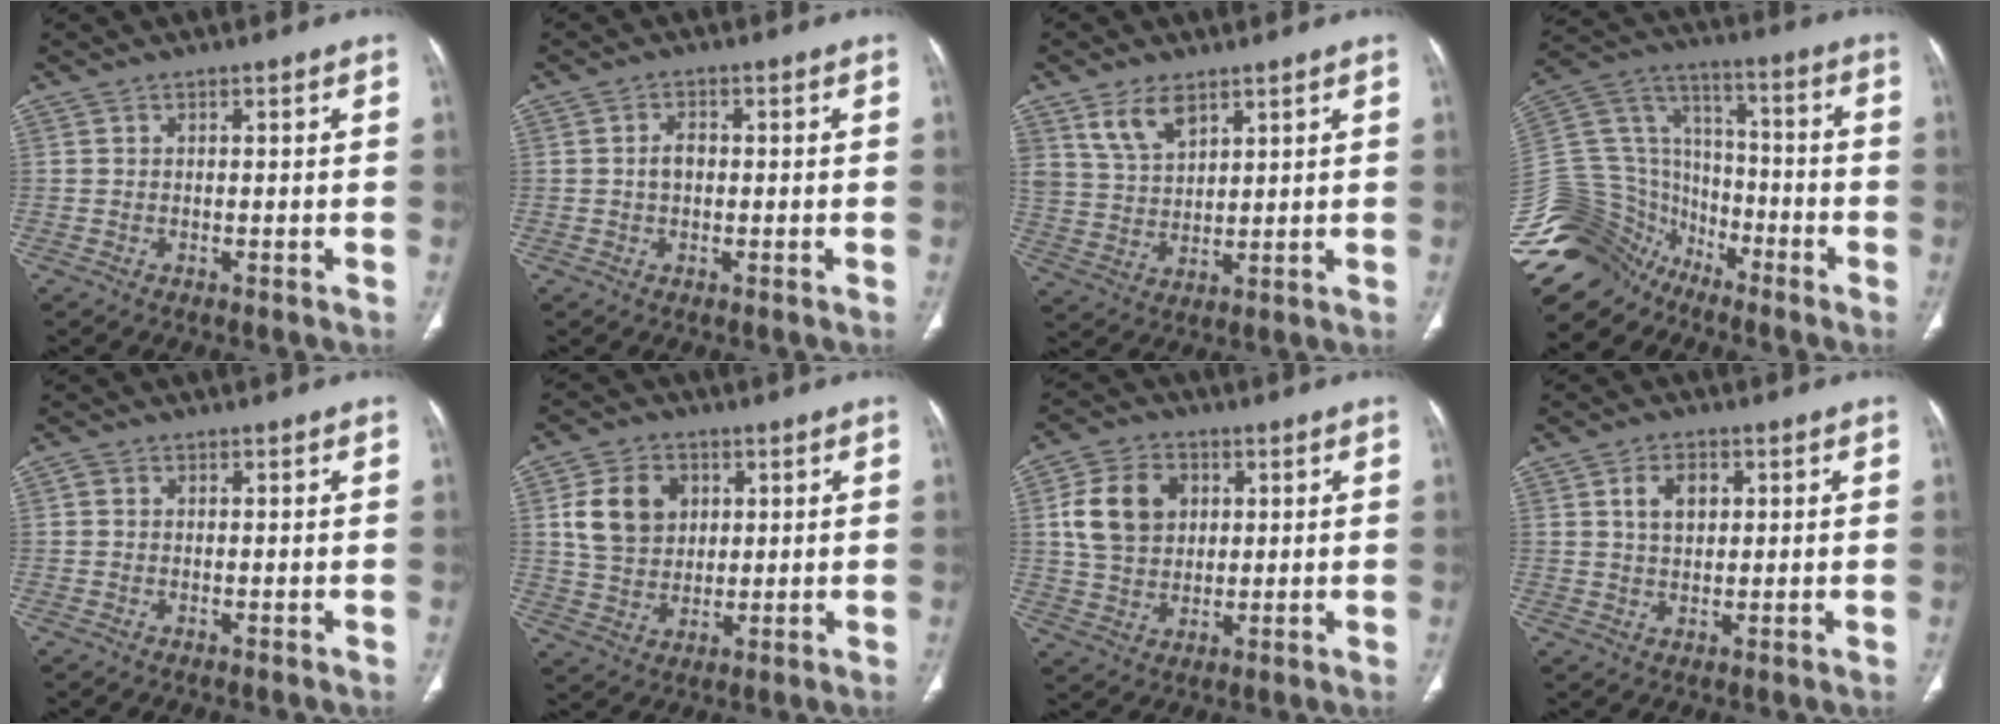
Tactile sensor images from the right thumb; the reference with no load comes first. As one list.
[{"total": 2.5, "force": [-0.1, 1.7, 1.8], "torque": [-0.031, 0.009, -0.004]}, {"total": 7.5, "force": [4.8, 4.1, 4.1], "torque": [-0.064, -0.025, 0.101]}, {"total": 22.6, "force": [-16.4, 14.8, 4.8], "torque": [-0.114, 0.107, -0.284]}, {"total": 0.9, "force": [0.3, 0.8, 0.3], "torque": [-0.003, 0.000, 0.001]}, {"total": 10.7, "force": [3.0, 8.5, 5.8], "torque": [-0.080, -0.005, 0.059]}, {"total": 11.4, "force": [2.8, 8.8, 6.6], "torque": [-0.103, 0.001, 0.052]}, {"total": 4.9, "force": [1.5, 3.2, 3.3], "torque": [-0.046, -0.003, 0.027]}]